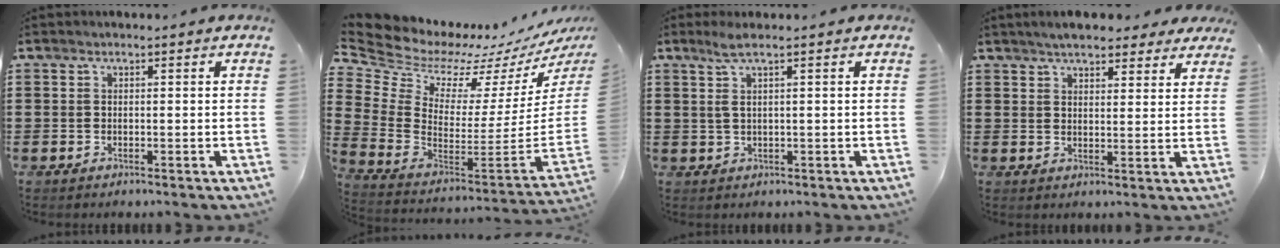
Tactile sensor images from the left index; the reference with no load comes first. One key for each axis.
{"total": 5.9, "fx": 5.1, "fy": 2.8, "fz": 0.9, "tx": -0.062, "ty": -0.059, "tz": 0.088}
{"total": 2.5, "fx": 1.0, "fy": -0.2, "fz": 2.3, "tx": -0.055, "ty": -0.006, "tz": 0.016}
{"total": 4.9, "fx": 4.5, "fy": 1.0, "fz": 1.8, "tx": -0.047, "ty": -0.005, "tz": 0.083}